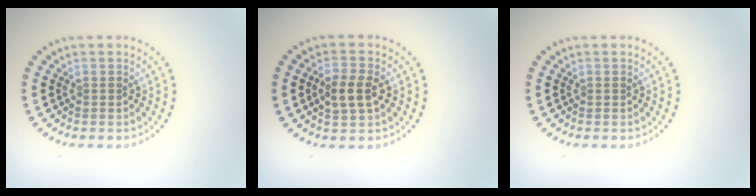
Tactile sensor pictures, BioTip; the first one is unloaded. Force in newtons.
{"total": 3.0, "press": 3.0, "slide": 0.4}
{"total": 0.0}